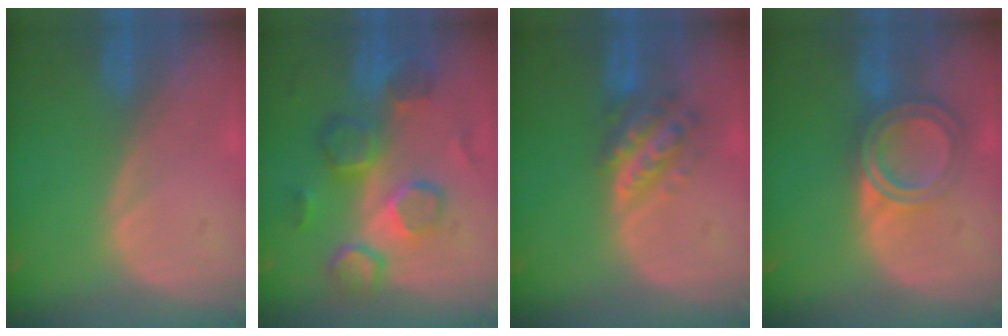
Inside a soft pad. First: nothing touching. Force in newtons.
{"total": 9.6, "press": 8.8, "slide": 3.7}
{"total": 5.7, "press": 5.3, "slide": 2.3}
{"total": 6.4, "press": 5.4, "slide": 3.4}